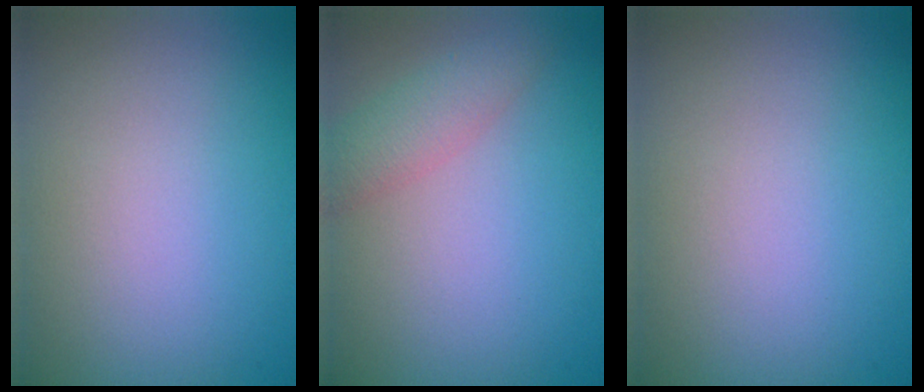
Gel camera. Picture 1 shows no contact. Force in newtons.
{"total": 2.5, "press": 2.5, "slide": 0.1}
{"total": 0.0}